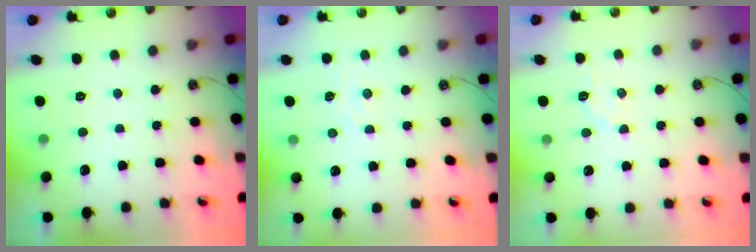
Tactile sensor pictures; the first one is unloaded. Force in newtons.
{"total": 4.6, "press": 4.6, "slide": 0.5}
{"total": 2.8, "press": 2.8, "slide": 0.5}